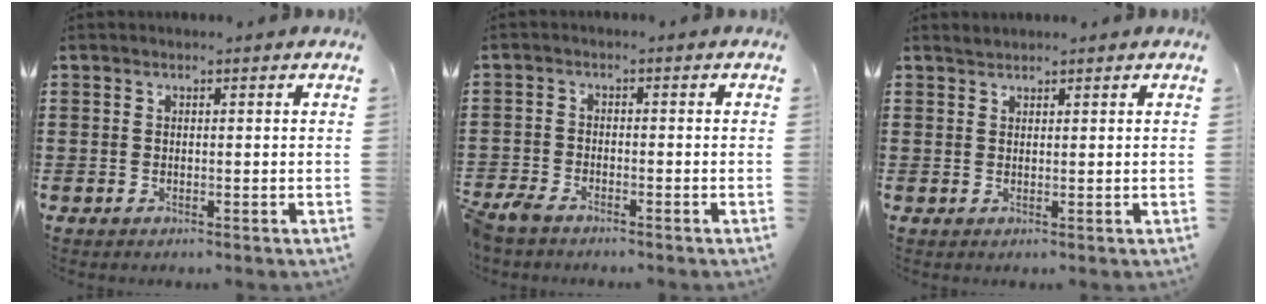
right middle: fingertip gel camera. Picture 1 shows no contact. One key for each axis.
{"total": 2.7, "fx": -2.5, "fy": 0.8, "fz": 0.7, "tx": -0.037, "ty": -0.004, "tz": -0.059}
{"total": 1.0, "fx": 1.0, "fy": 0.2, "fz": -0.3, "tx": 0.003, "ty": 0.002, "tz": 0.020}